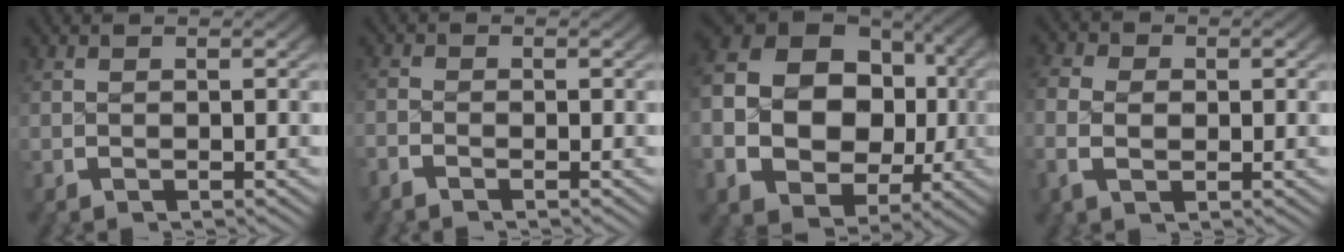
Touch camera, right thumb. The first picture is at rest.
{"total": 1.2, "force": [-1.0, 0.5, 0.5], "torque": [-0.006, 0.001, -0.025]}
{"total": 17.4, "force": [0.2, 13.4, 11.1], "torque": [-0.247, -0.047, 0.017]}
{"total": 3.2, "force": [-0.1, 2.3, 2.3], "torque": [-0.055, -0.008, 0.002]}